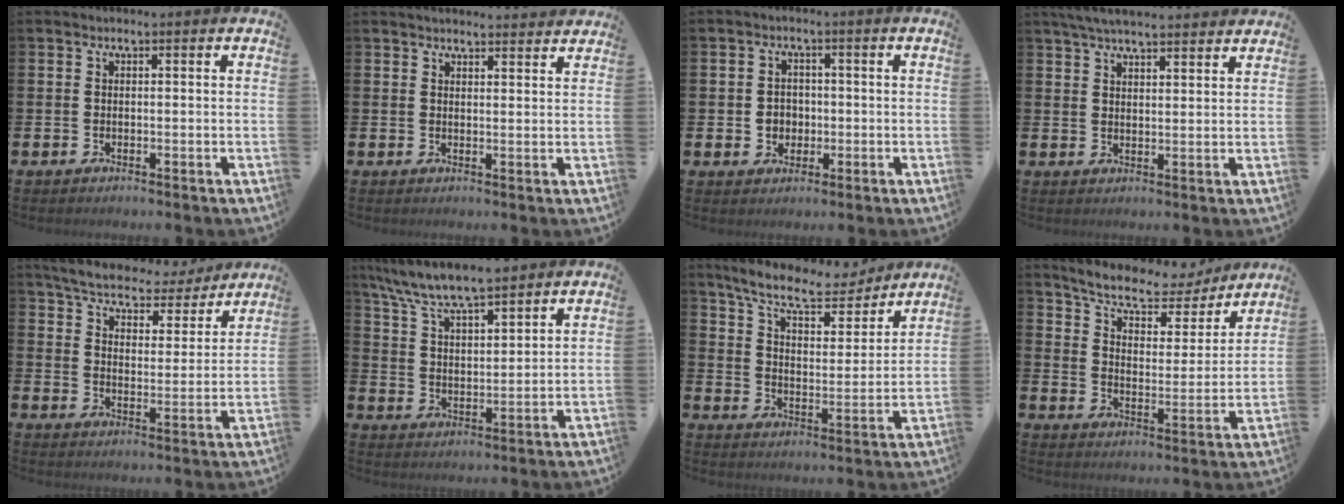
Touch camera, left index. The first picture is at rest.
{"total": 2.9, "force": [2.9, 0.3, 0.1], "torque": [0.000, -0.017, 0.051]}
{"total": 2.8, "force": [-0.2, 2.6, 0.9], "torque": [-0.013, 0.003, -0.012]}
{"total": 5.0, "force": [4.7, 0.5, 1.4], "torque": [-0.039, -0.013, 0.087]}
{"total": 6.2, "force": [5.9, 1.4, 1.3], "torque": [-0.048, -0.045, 0.099]}
{"total": 7.7, "force": [7.3, 0.8, 2.5], "torque": [-0.078, -0.040, 0.131]}
{"total": 9.5, "force": [8.7, 1.9, 3.4], "torque": [-0.096, -0.053, 0.150]}
{"total": 8.4, "force": [7.6, 2.6, 2.5], "torque": [-0.070, -0.056, 0.128]}